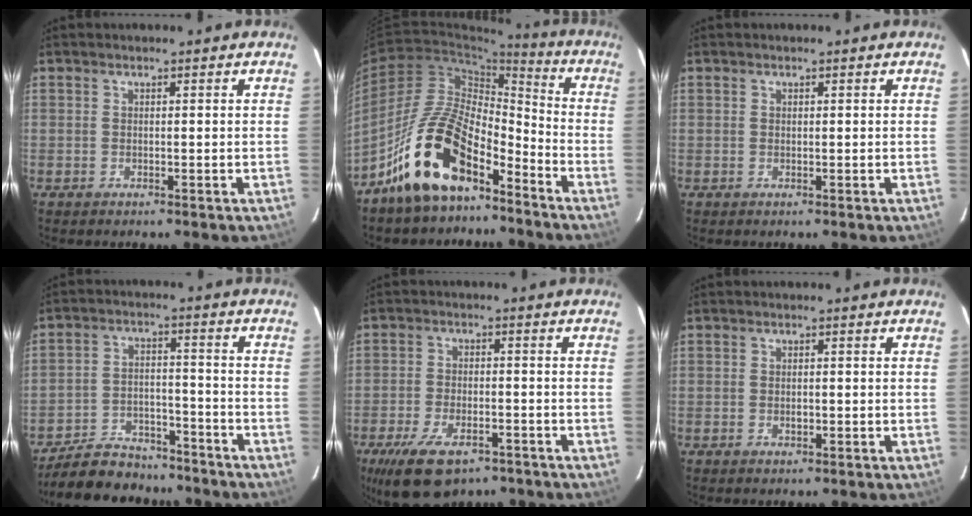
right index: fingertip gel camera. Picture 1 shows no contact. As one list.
[{"total": 16.5, "force": [-11.2, 7.0, 9.9], "torque": [-0.185, 0.023, -0.200]}, {"total": 0.0}, {"total": 14.1, "force": [-12.3, 5.4, 4.3], "torque": [-0.111, 0.010, -0.182]}, {"total": 13.0, "force": [-8.3, 6.0, 7.9], "torque": [-0.176, -0.023, -0.136]}, {"total": 1.1, "force": [-0.3, 0.8, 0.7], "torque": [-0.010, 0.000, -0.003]}]